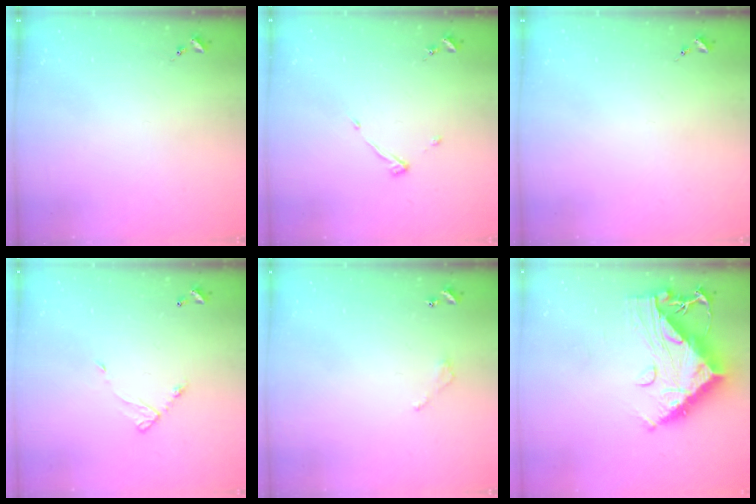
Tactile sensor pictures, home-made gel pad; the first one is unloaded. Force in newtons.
{"total": 3.9, "press": 3.9, "slide": 0.6}
{"total": 0.0}
{"total": 5.8, "press": 5.8, "slide": 0.3}
{"total": 3.1, "press": 3.0, "slide": 0.3}
{"total": 14.5, "press": 14.4, "slide": 1.6}